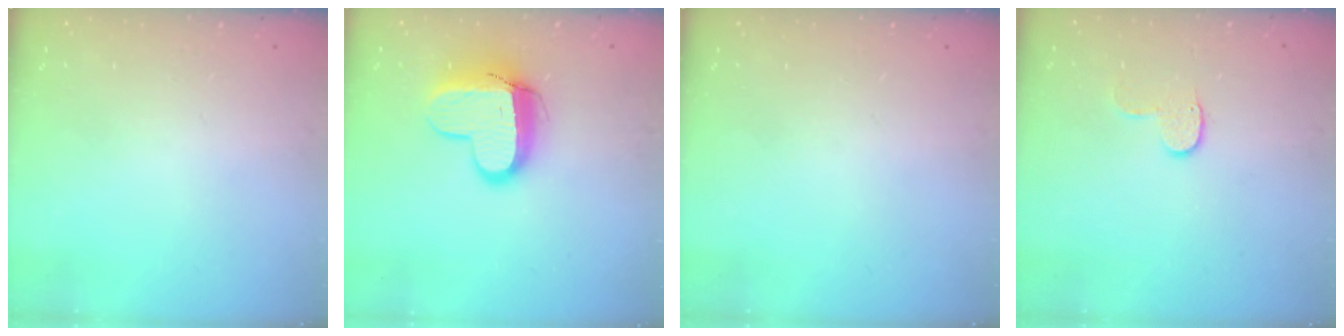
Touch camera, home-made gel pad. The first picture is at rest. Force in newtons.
{"total": 12.7, "press": 12.7, "slide": 1.1}
{"total": 0.0}
{"total": 6.0, "press": 6.0, "slide": 0.6}